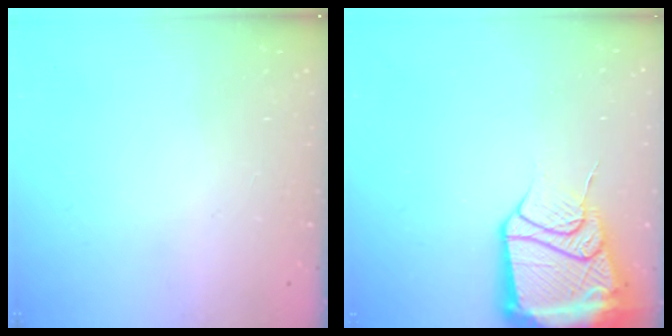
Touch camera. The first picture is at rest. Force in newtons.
{"total": 20.6, "press": 20.5, "slide": 2.3}